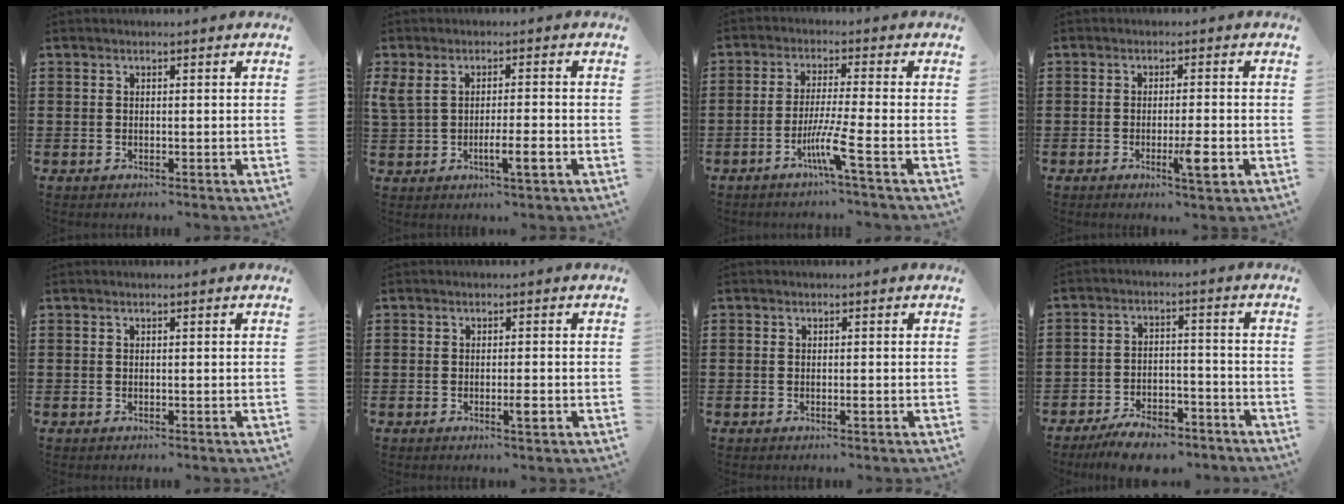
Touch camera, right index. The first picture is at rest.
{"total": 4.7, "force": [-1.4, 0.9, 4.4], "torque": [-0.083, -0.003, -0.028]}
{"total": 6.3, "force": [-3.2, -0.6, 5.4], "torque": [-0.102, -0.014, -0.060]}
{"total": 4.8, "force": [-1.8, 0.6, 4.4], "torque": [-0.083, -0.013, -0.033]}
{"total": 0.0}
{"total": 2.2, "force": [-0.9, 0.4, 2.0], "torque": [-0.034, -0.001, -0.015]}
{"total": 0.7, "force": [-0.3, 0.1, 0.6], "torque": [-0.011, -0.003, -0.005]}
{"total": 6.4, "force": [-5.7, 1.3, 2.6], "torque": [-0.045, 0.008, -0.106]}